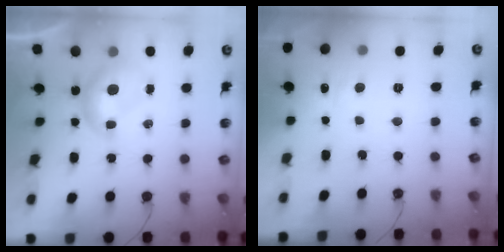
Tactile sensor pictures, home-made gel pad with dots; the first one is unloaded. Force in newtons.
{"total": 0.9, "press": 0.5, "slide": 0.8}